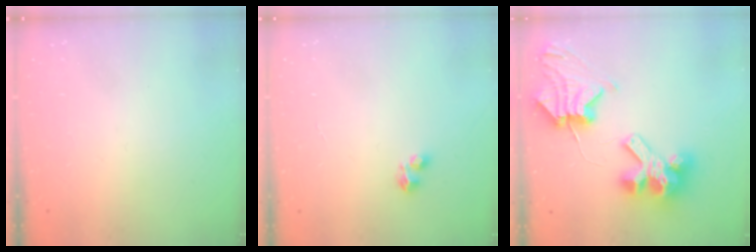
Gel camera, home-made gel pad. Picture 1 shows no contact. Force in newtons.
{"total": 3.1, "press": 3.1, "slide": 0.5}
{"total": 11.3, "press": 11.2, "slide": 1.5}